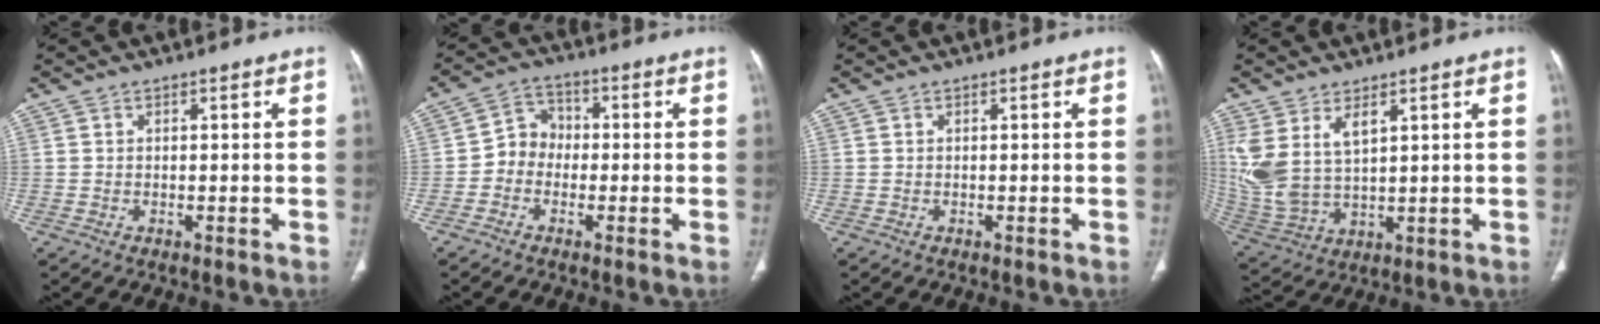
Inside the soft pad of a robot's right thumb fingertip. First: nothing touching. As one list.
[{"total": 5.4, "force": [-1.3, 4.7, 2.3], "torque": [-0.014, 0.025, -0.040]}, {"total": 0.0}, {"total": 11.1, "force": [4.6, 5.8, 8.2], "torque": [-0.179, -0.019, 0.111]}]